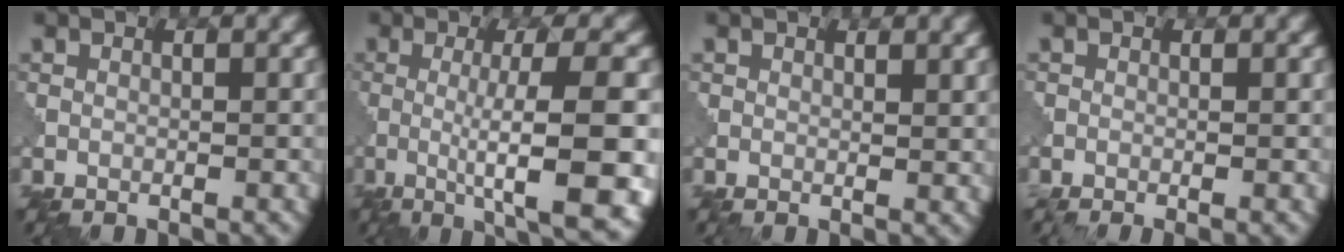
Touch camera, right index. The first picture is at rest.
{"total": 10.3, "force": [-2.3, 2.0, 9.8], "torque": [-0.116, -0.002, -0.032]}
{"total": 1.7, "force": [1.2, 0.6, 1.0], "torque": [-0.008, 0.003, 0.015]}
{"total": 2.1, "force": [-0.2, 1.1, 1.8], "torque": [-0.002, 0.008, -0.014]}